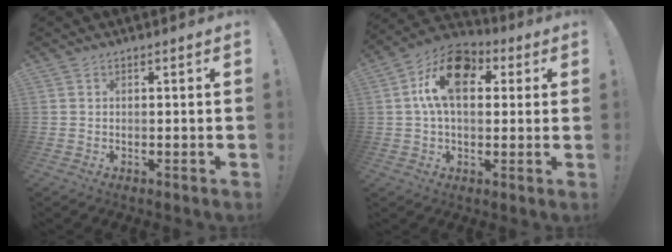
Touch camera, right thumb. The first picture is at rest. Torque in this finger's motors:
{"motor_torque": [0.02, 0.85, 0.13, 0.15, 0.44]}